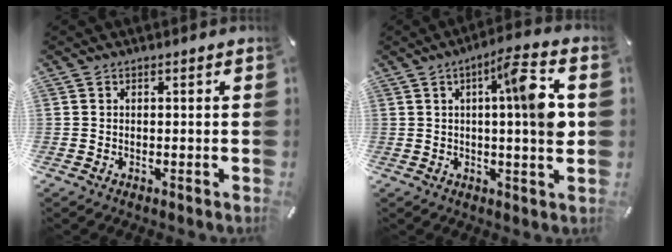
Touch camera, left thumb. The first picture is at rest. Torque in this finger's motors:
{"motor_torque": [1.67, 2.87, 1.11, -0.72, 0.38]}